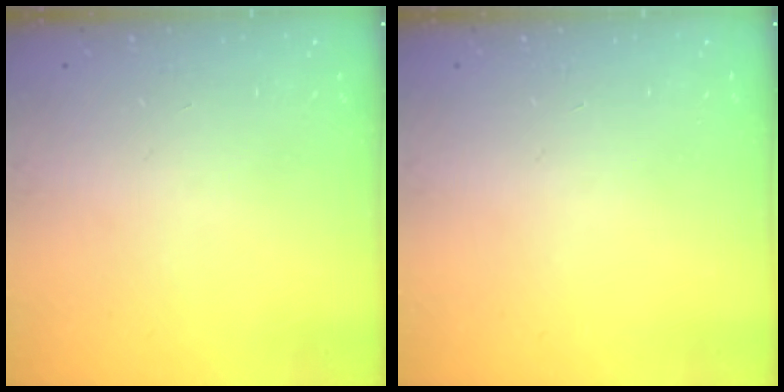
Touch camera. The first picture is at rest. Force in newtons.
{"total": 0.0}